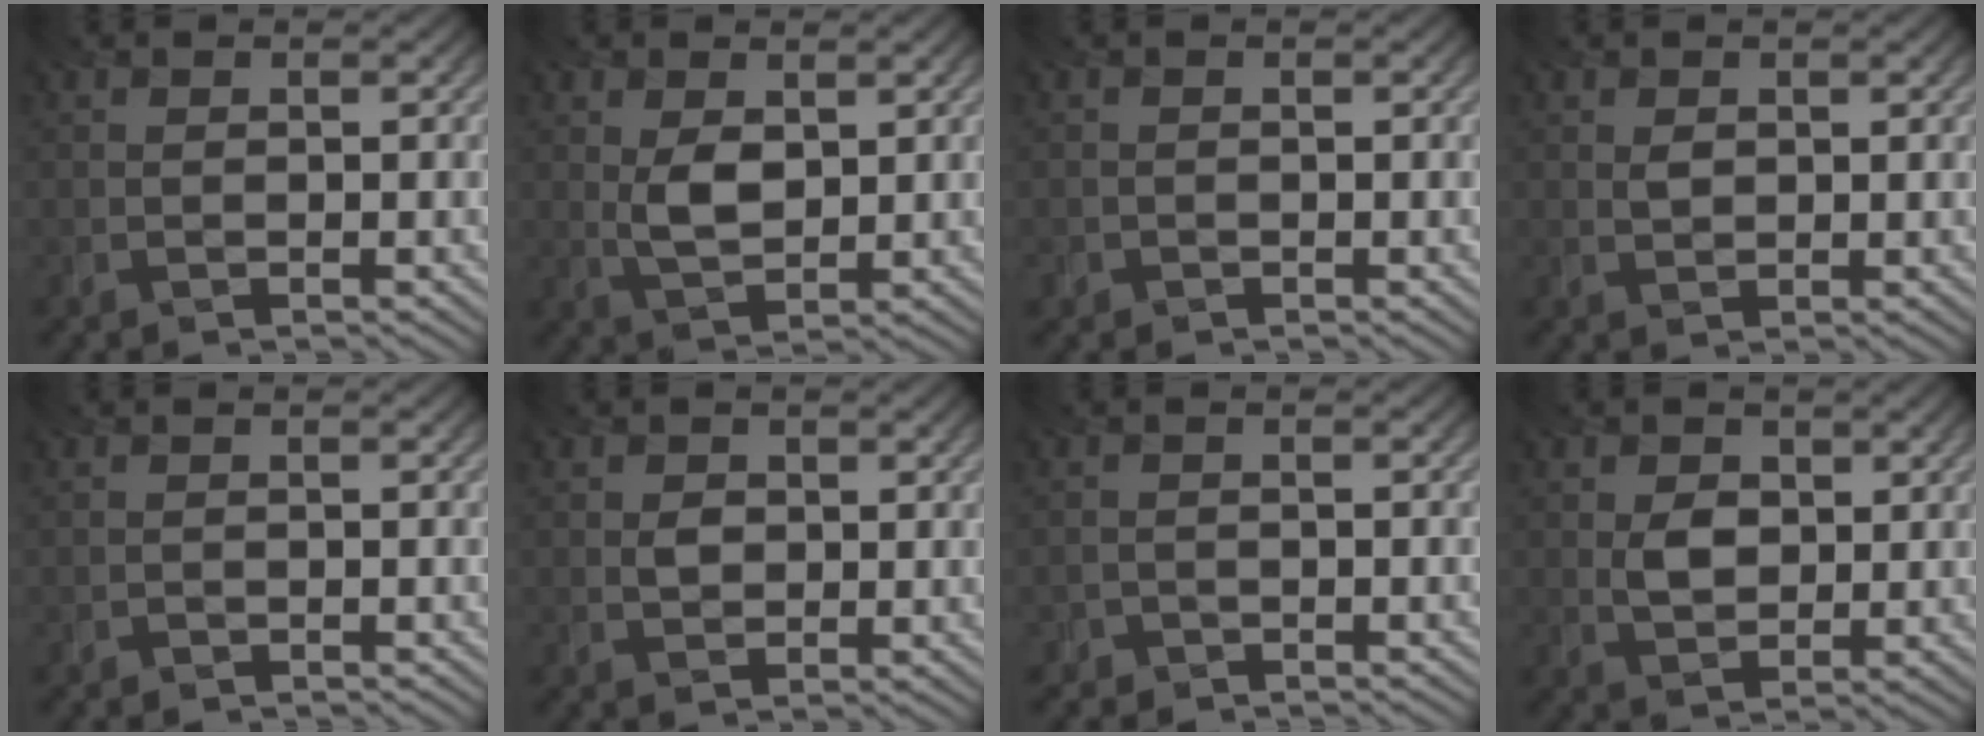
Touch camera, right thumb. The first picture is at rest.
{"total": 3.8, "force": [1.1, 2.1, 3.0], "torque": [-0.067, -0.005, 0.026]}
{"total": 0.7, "force": [-0.3, 0.6, -0.2], "torque": [0.005, -0.005, -0.009]}
{"total": 1.2, "force": [0.7, 0.8, 0.5], "torque": [-0.014, -0.002, 0.017]}
{"total": 0.6, "force": [-0.6, 0.1, -0.1], "torque": [0.005, -0.001, -0.010]}
{"total": 1.5, "force": [0.4, 1.3, 0.7], "torque": [-0.016, -0.003, 0.007]}
{"total": 1.5, "force": [-1.3, 0.6, -0.3], "torque": [0.009, 0.002, -0.027]}
{"total": 3.4, "force": [0.9, 2.6, 2.0], "torque": [-0.044, -0.004, 0.015]}